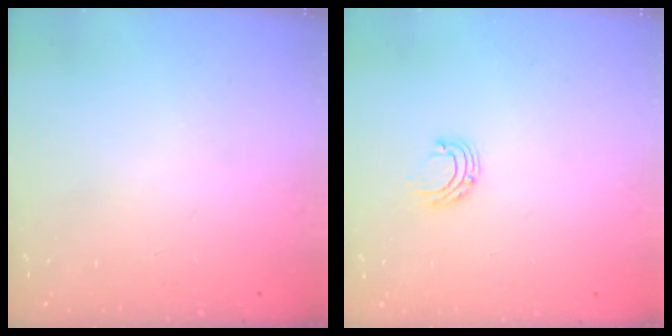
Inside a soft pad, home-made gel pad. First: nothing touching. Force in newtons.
{"total": 5.1, "press": 5.1, "slide": 0.4}